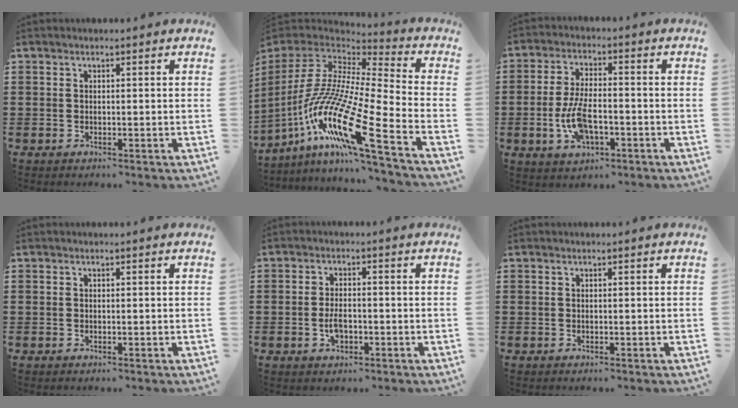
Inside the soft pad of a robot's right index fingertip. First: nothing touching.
{"total": 17.4, "force": [-9.4, 2.1, 14.4], "torque": [-0.319, -0.016, -0.190]}
{"total": 8.1, "force": [-2.4, 3.7, 6.8], "torque": [-0.156, -0.003, -0.047]}
{"total": 0.0}
{"total": 3.4, "force": [-0.9, 1.8, 2.7], "torque": [-0.057, 0.001, -0.017]}
{"total": 0.0}